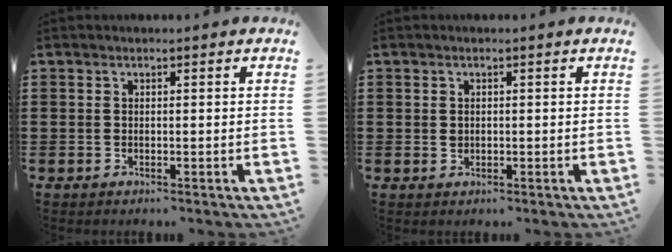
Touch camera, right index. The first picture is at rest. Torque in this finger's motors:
{"motor_torque": [0.89, 0.95, -0.01, 0.00]}